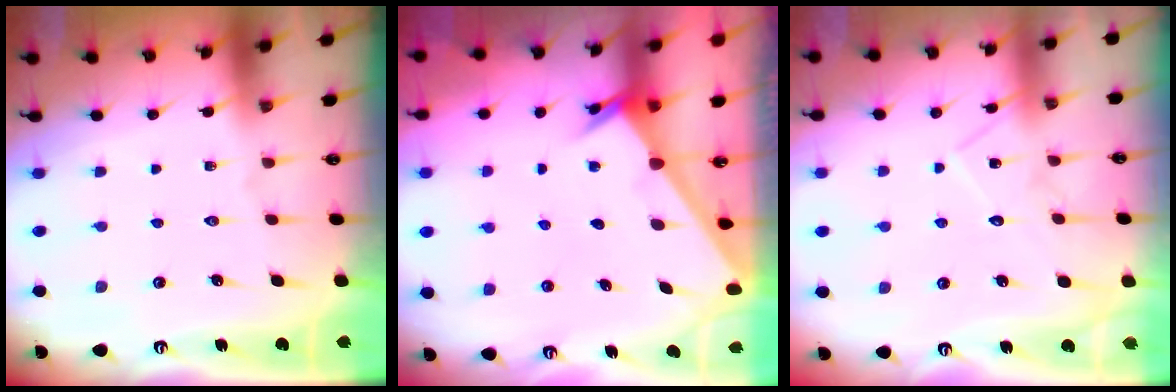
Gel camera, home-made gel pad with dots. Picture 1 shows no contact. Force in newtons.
{"total": 2.4, "press": 2.4, "slide": 0.2}
{"total": 10.6, "press": 10.6, "slide": 0.6}